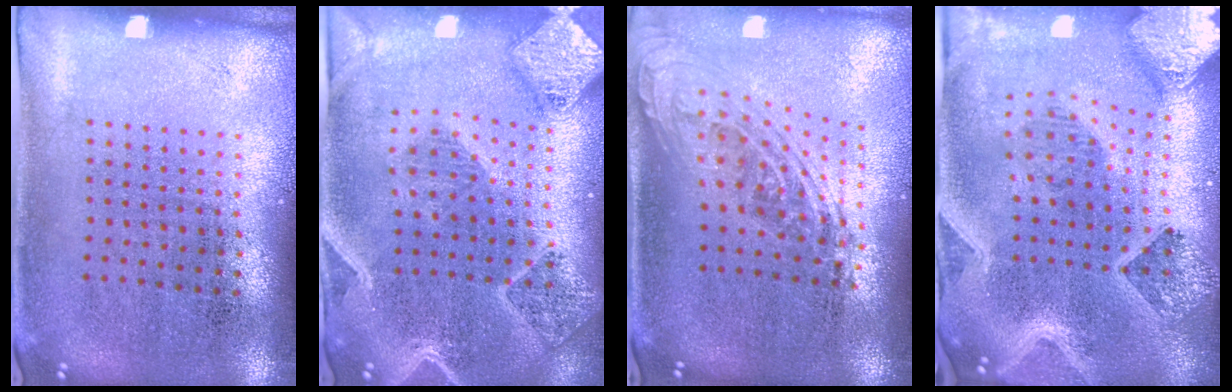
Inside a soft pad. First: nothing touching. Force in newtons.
{"total": 2.8, "press": 2.4, "slide": 1.3}
{"total": 2.1, "press": 1.6, "slide": 1.5}
{"total": 4.1, "press": 3.2, "slide": 2.7}